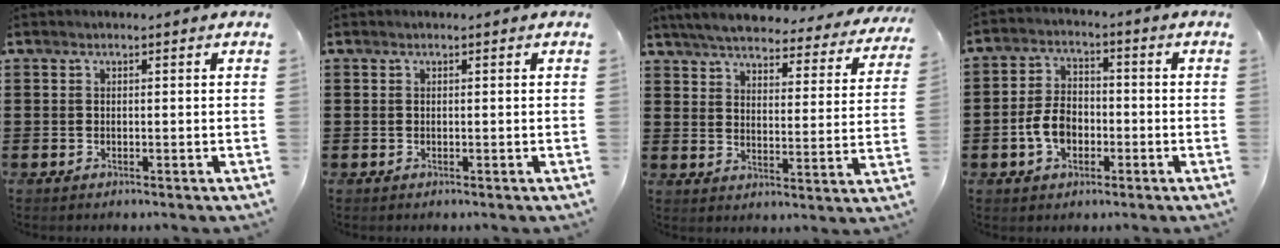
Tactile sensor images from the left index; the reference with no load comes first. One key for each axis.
{"total": 0.0}
{"total": 5.3, "fx": 5.1, "fy": 0.4, "fz": 1.4, "tx": -0.054, "ty": -0.037, "tz": 0.085}
{"total": 6.2, "fx": -2.1, "fy": 4.1, "fz": 4.1, "tx": -0.103, "ty": 0.004, "tz": -0.046}